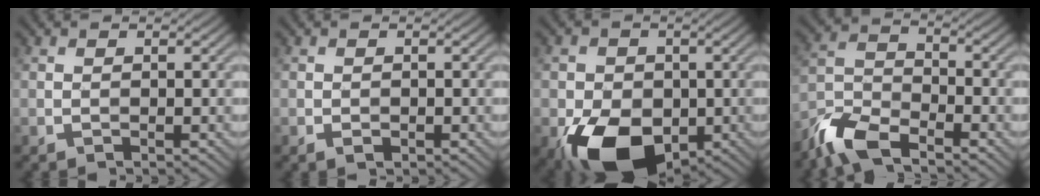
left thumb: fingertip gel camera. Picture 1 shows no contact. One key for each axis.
{"total": 0.9, "fx": -0.5, "fy": 0.6, "fz": 0.4, "tx": -0.006, "ty": -0.002, "tz": -0.007}
{"total": 12.1, "fx": -4.4, "fy": 8.3, "fz": 7.6, "tx": -0.137, "ty": -0.034, "tz": -0.077}
{"total": 7.5, "fx": -6.1, "fy": 2.5, "fz": 3.7, "tx": -0.081, "ty": -0.008, "tz": -0.139}